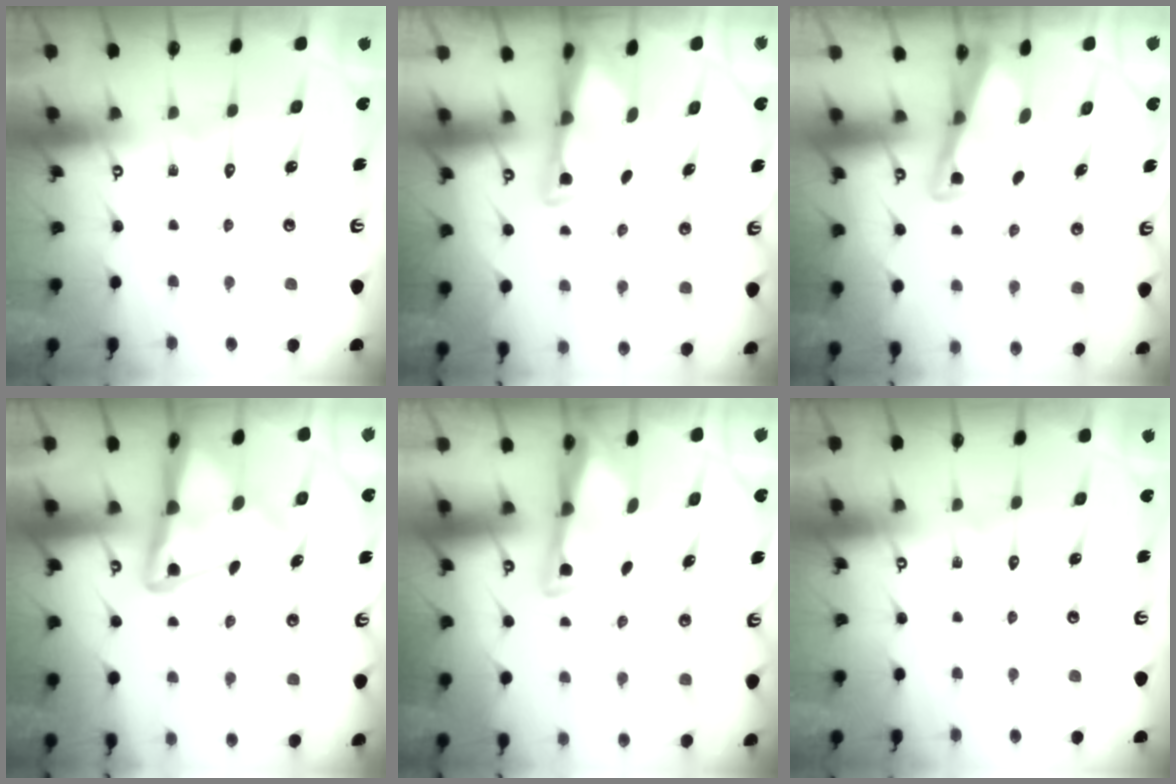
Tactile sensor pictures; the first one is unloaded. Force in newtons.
{"total": 3.1, "press": 3.1, "slide": 0.5}
{"total": 3.0, "press": 3.0, "slide": 0.3}
{"total": 9.3, "press": 9.2, "slide": 0.9}
{"total": 3.0, "press": 3.0, "slide": 0.4}
{"total": 0.0}